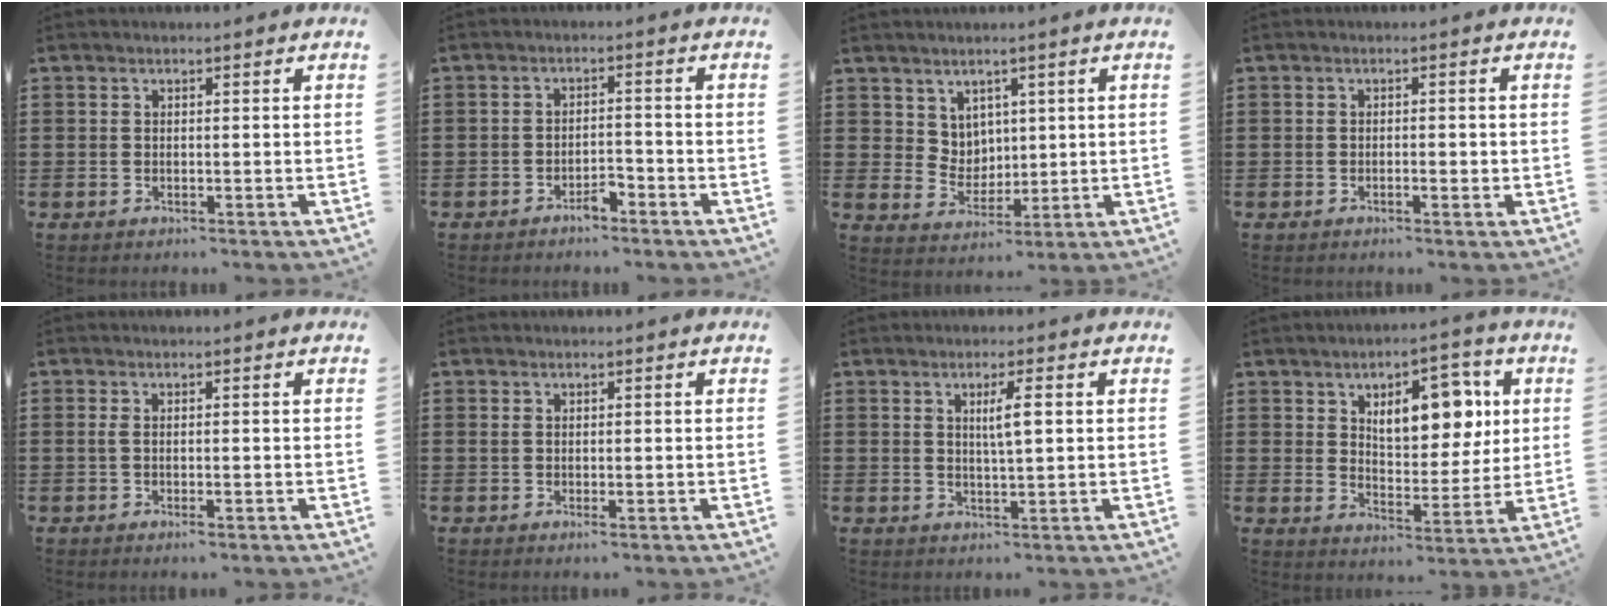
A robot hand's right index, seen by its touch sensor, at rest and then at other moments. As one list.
[{"total": 2.7, "force": [-2.3, 0.7, 1.2], "torque": [-0.023, 0.004, -0.045]}, {"total": 4.5, "force": [3.0, 3.3, 0.6], "torque": [-0.030, -0.001, 0.056]}, {"total": 1.3, "force": [-0.4, 0.4, 1.1], "torque": [-0.020, -0.001, -0.007]}, {"total": 1.8, "force": [-0.3, 0.5, 1.7], "torque": [-0.039, -0.003, -0.007]}, {"total": 1.0, "force": [0.1, 0.3, 1.0], "torque": [-0.020, 0.001, 0.003]}, {"total": 3.5, "force": [0.9, 0.4, 3.4], "torque": [-0.068, 0.003, 0.011]}, {"total": 10.4, "force": [3.9, 5.5, 7.9], "torque": [-0.125, 0.003, 0.064]}]